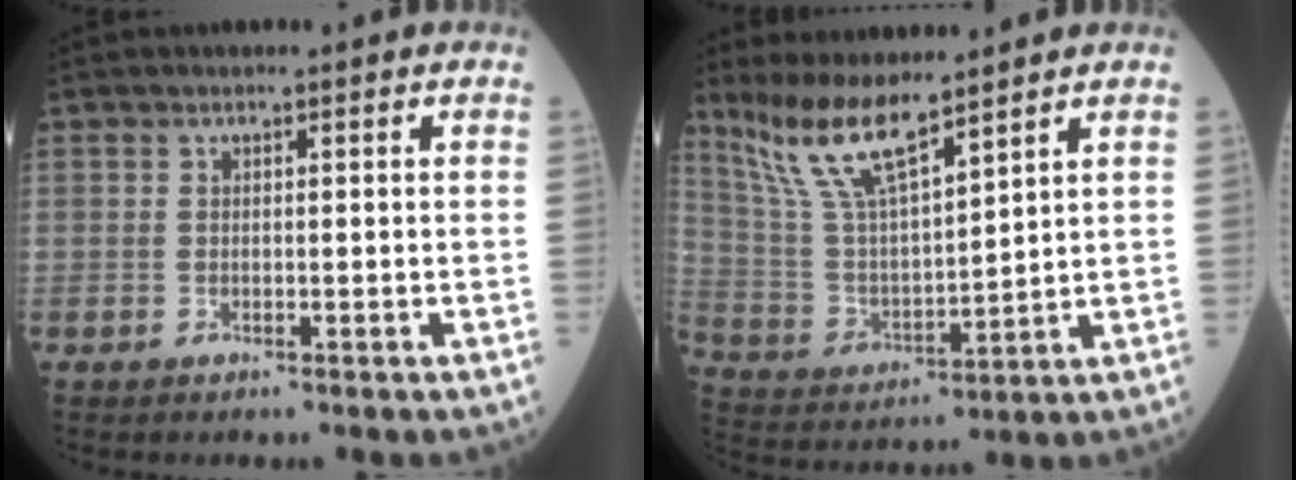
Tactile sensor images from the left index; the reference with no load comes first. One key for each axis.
{"total": 10.9, "fx": 8.7, "fy": 1.4, "fz": 6.5, "tx": -0.141, "ty": -0.002, "tz": 0.180}